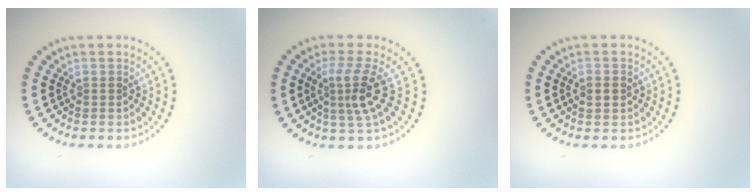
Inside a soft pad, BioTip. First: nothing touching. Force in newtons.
{"total": 3.1, "press": 2.2, "slide": 2.3}
{"total": 1.8, "press": 1.8, "slide": 0.1}